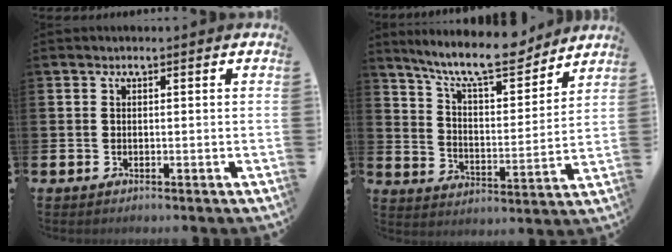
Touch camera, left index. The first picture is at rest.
{"total": 11.3, "force": [10.1, 2.4, 4.6], "torque": [-0.099, -0.064, 0.174]}